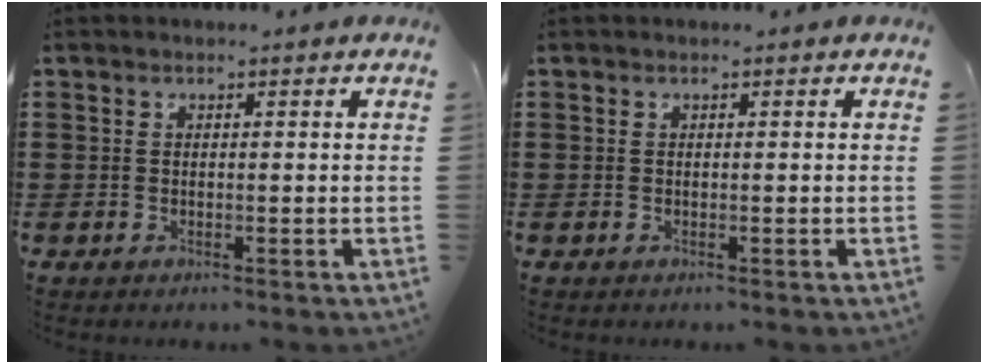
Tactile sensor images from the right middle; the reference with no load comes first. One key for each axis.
{"total": 0.0}